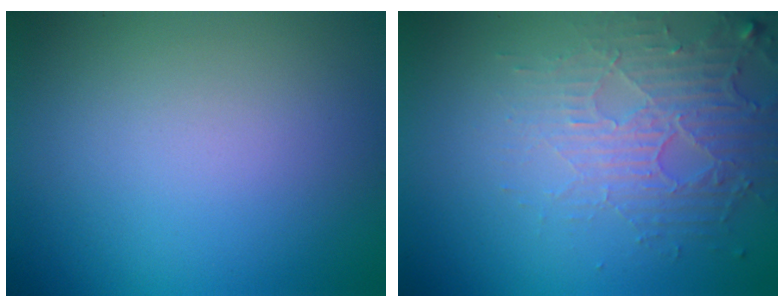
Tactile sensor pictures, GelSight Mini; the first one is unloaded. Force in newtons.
{"total": 5.1, "press": 3.4, "slide": 3.8}